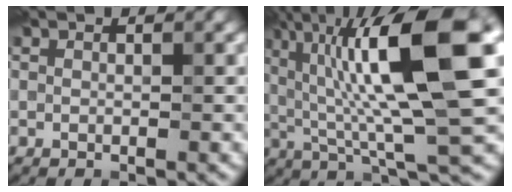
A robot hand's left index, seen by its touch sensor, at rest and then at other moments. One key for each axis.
{"total": 13.8, "fx": 3.6, "fy": 2.9, "fz": 13.0, "tx": -0.225, "ty": 0.012, "tz": 0.060}